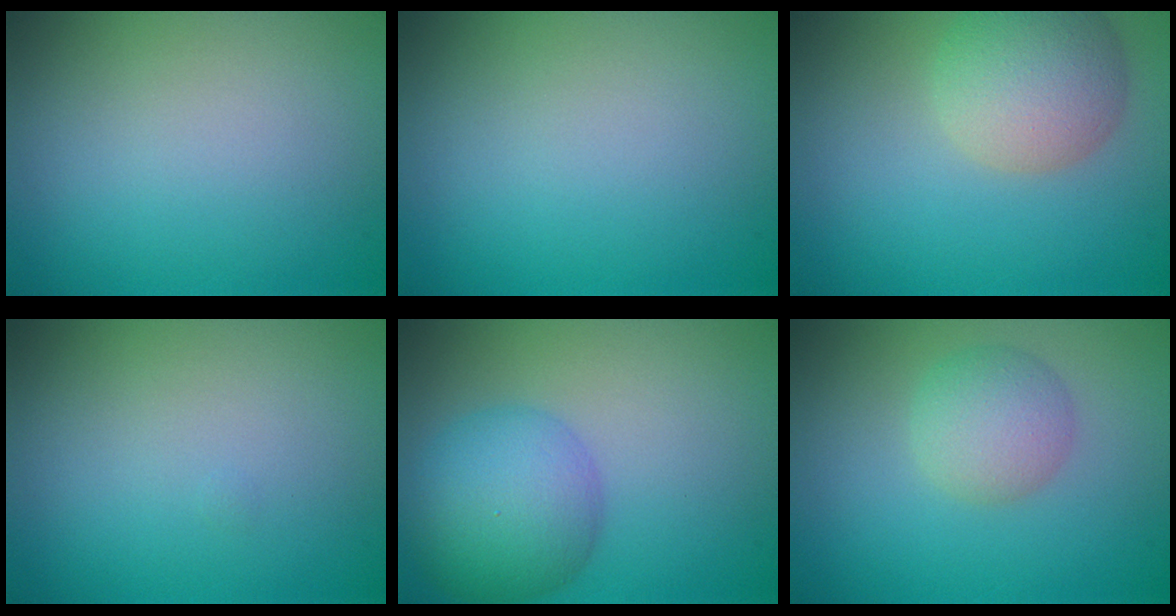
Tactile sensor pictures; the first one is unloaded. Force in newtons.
{"total": 0.0}
{"total": 5.5, "press": 5.5, "slide": 0.5}
{"total": 0.0}
{"total": 6.2, "press": 6.2, "slide": 0.3}
{"total": 3.0, "press": 3.0, "slide": 0.0}